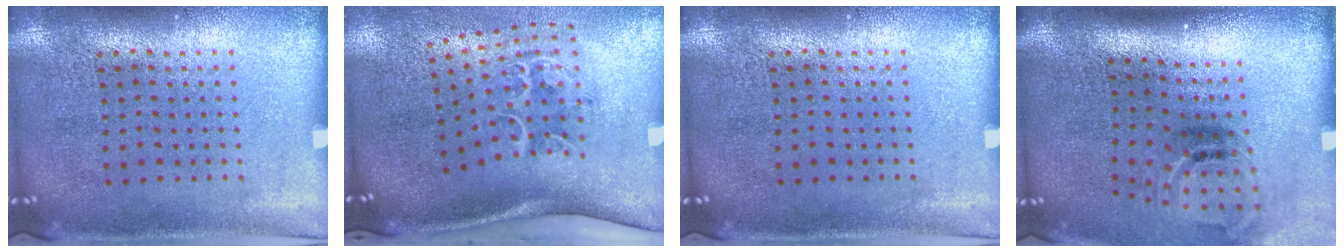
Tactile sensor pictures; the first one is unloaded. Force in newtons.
{"total": 2.2, "press": 1.4, "slide": 1.8}
{"total": 0.0}
{"total": 1.9, "press": 1.2, "slide": 1.5}